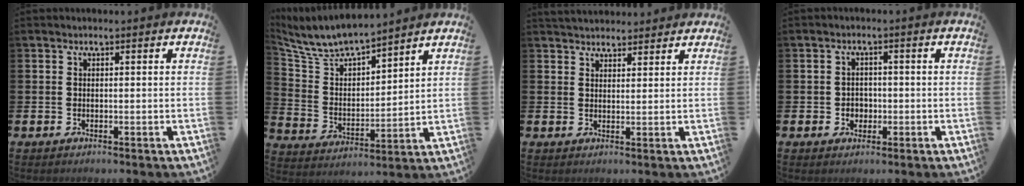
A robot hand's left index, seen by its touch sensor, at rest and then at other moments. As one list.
[{"total": 7.5, "force": [7.2, 1.3, 1.9], "torque": [-0.078, -0.051, 0.125]}, {"total": 3.3, "force": [3.2, 0.8, -0.1], "torque": [0.004, -0.016, 0.057]}, {"total": 2.1, "force": [-0.3, 2.0, 0.6], "torque": [-0.004, 0.001, -0.014]}]